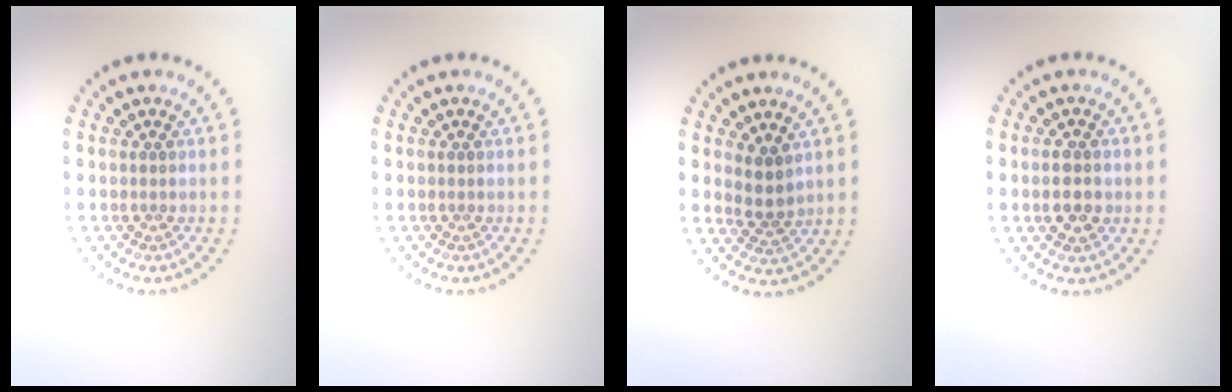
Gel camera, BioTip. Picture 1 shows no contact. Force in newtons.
{"total": 0.0}
{"total": 2.2, "press": 1.9, "slide": 1.3}
{"total": 3.0, "press": 3.0, "slide": 0.1}